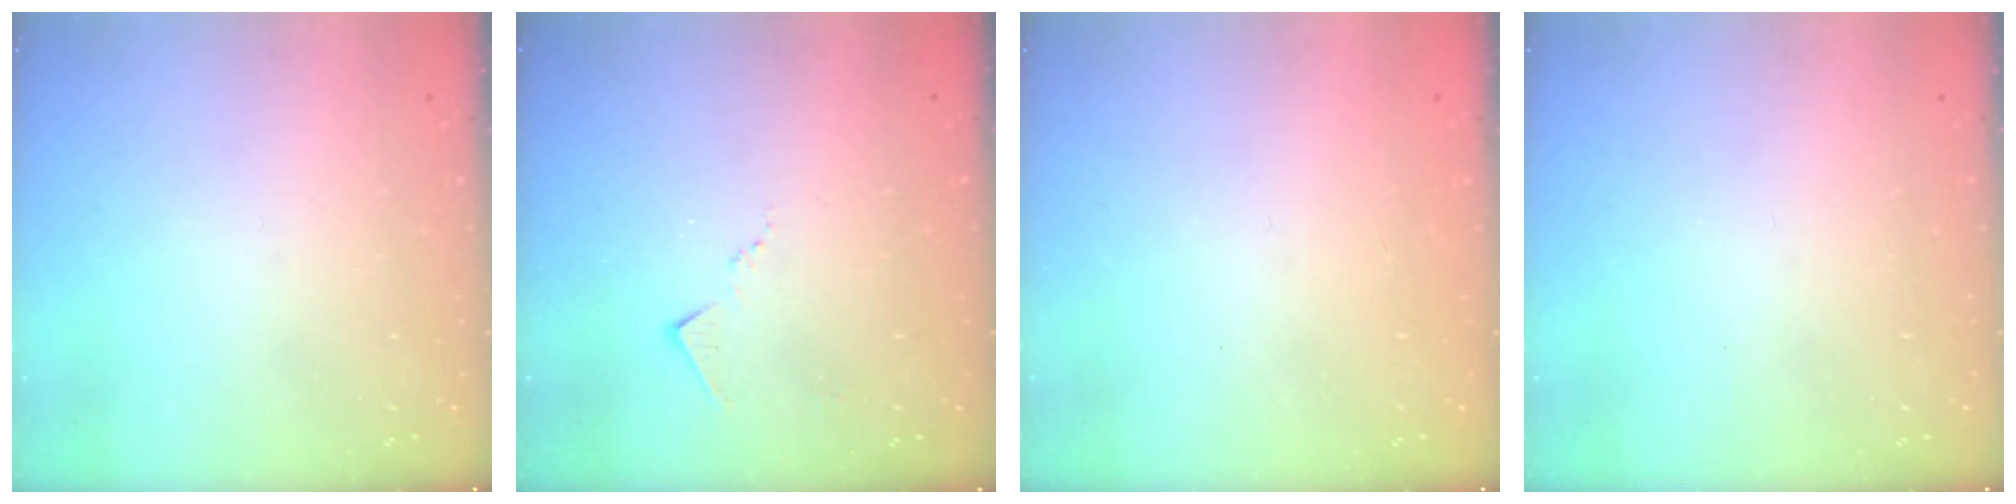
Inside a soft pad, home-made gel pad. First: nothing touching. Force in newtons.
{"total": 7.5, "press": 7.4, "slide": 0.3}
{"total": 1.5, "press": 1.3, "slide": 0.9}
{"total": 0.0}